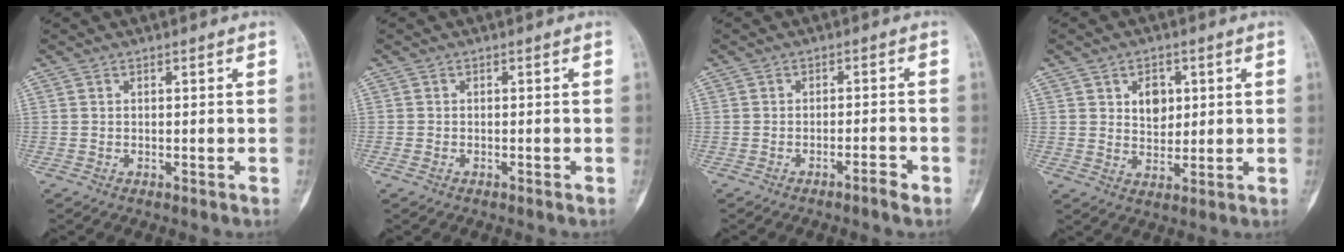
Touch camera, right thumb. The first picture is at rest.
{"total": 0.9, "force": [-0.6, 0.5, 0.5], "torque": [-0.016, -0.001, -0.012]}
{"total": 2.4, "force": [-1.8, 0.2, 1.7], "torque": [-0.031, 0.013, -0.030]}
{"total": 5.7, "force": [1.8, 4.2, 3.4], "torque": [-0.026, -0.010, 0.030]}